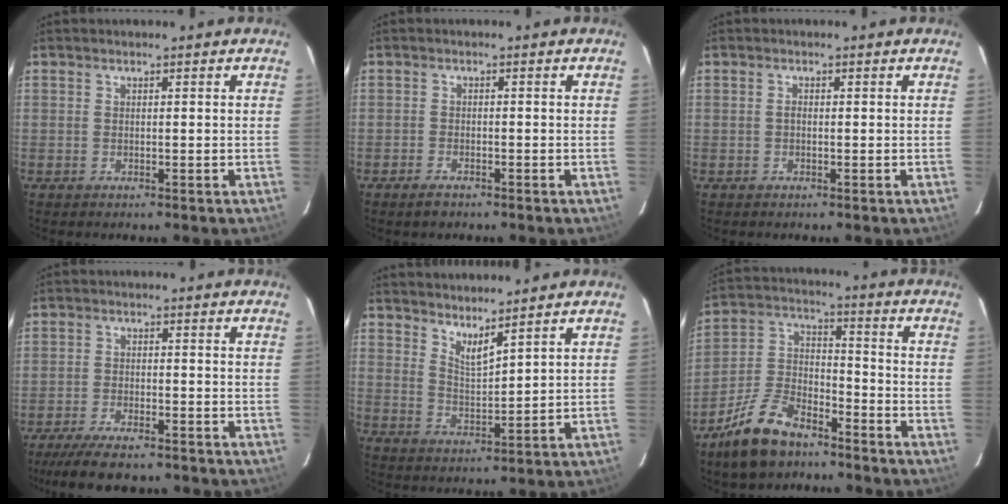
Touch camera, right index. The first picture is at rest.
{"total": 2.0, "force": [-1.6, 0.9, 0.9], "torque": [-0.025, 0.000, -0.030]}
{"total": 0.6, "force": [-0.2, 0.4, 0.4], "torque": [-0.007, 0.004, -0.005]}
{"total": 10.2, "force": [-8.6, 2.5, 4.9], "torque": [-0.117, -0.021, -0.143]}
{"total": 4.8, "force": [4.1, 0.5, 2.4], "torque": [-0.042, -0.010, 0.072]}
{"total": 13.7, "force": [-9.5, 6.4, 7.5], "torque": [-0.170, 0.016, -0.175]}